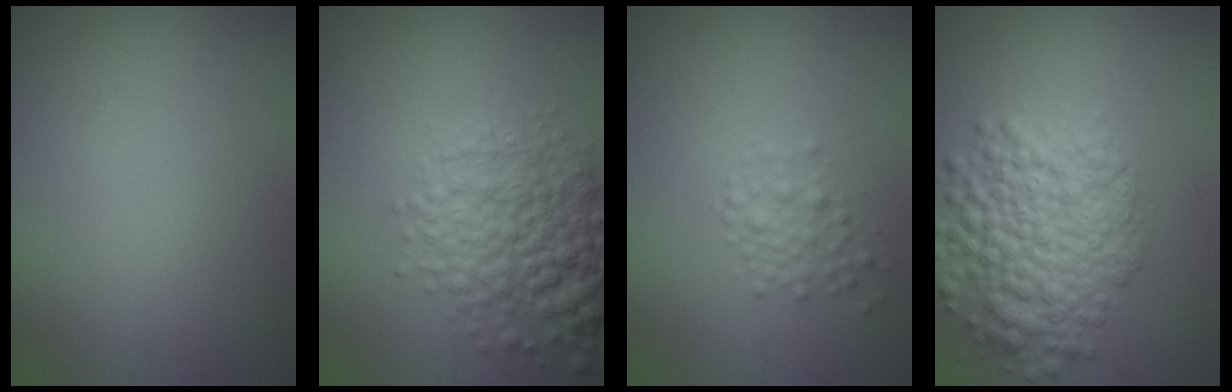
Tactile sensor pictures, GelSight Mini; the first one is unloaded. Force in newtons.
{"total": 6.4, "press": 6.4, "slide": 0.3}
{"total": 1.9, "press": 1.9, "slide": 0.1}
{"total": 7.4, "press": 7.4, "slide": 0.3}